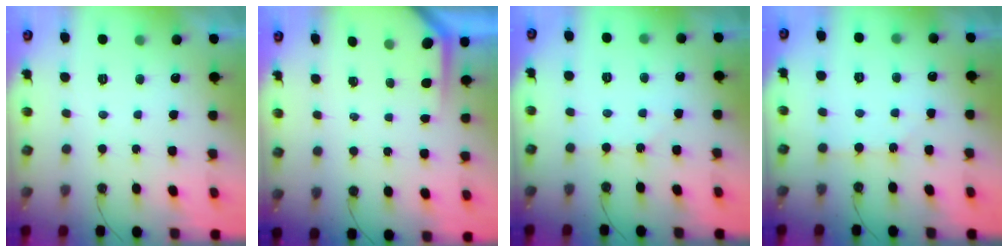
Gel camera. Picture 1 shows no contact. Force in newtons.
{"total": 2.7, "press": 2.7, "slide": 0.4}
{"total": 2.8, "press": 2.7, "slide": 0.5}
{"total": 3.8, "press": 3.8, "slide": 0.6}